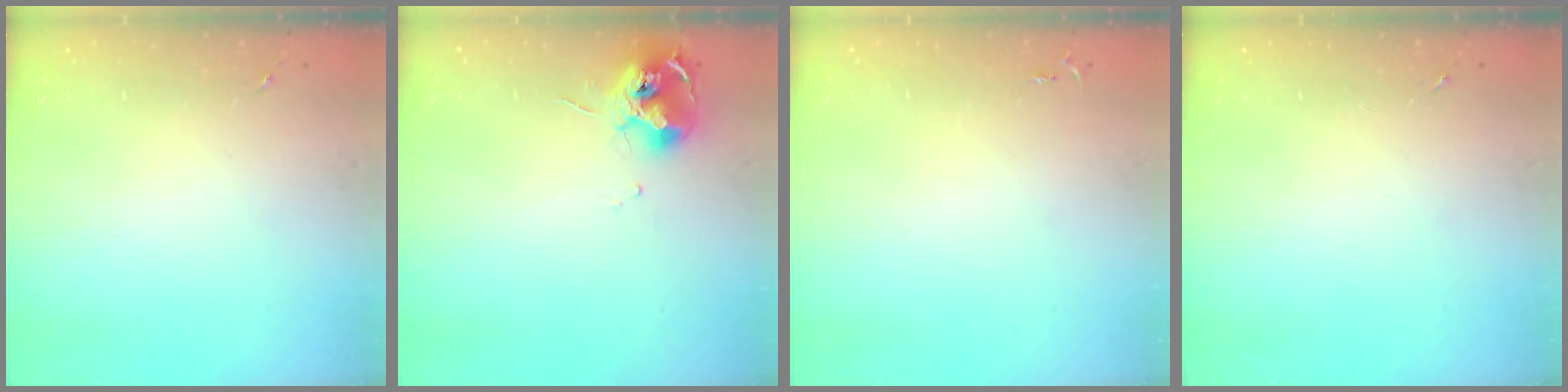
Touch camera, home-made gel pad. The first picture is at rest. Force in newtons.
{"total": 12.1, "press": 12.0, "slide": 1.2}
{"total": 2.6, "press": 2.6, "slide": 0.3}
{"total": 0.0}